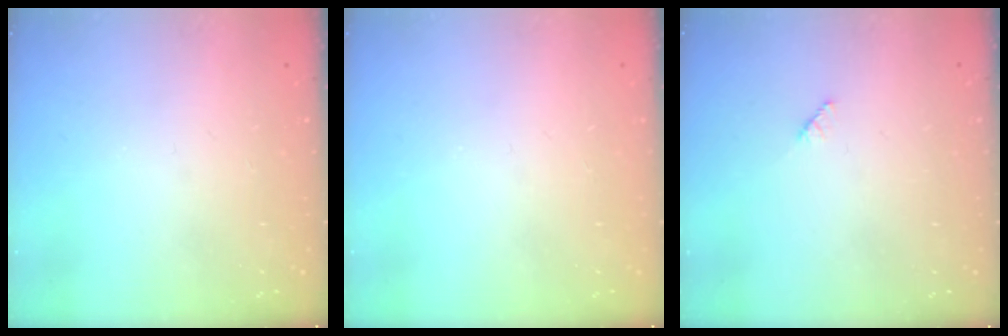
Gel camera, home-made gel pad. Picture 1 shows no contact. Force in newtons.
{"total": 0.0}
{"total": 1.9, "press": 1.9, "slide": 0.3}